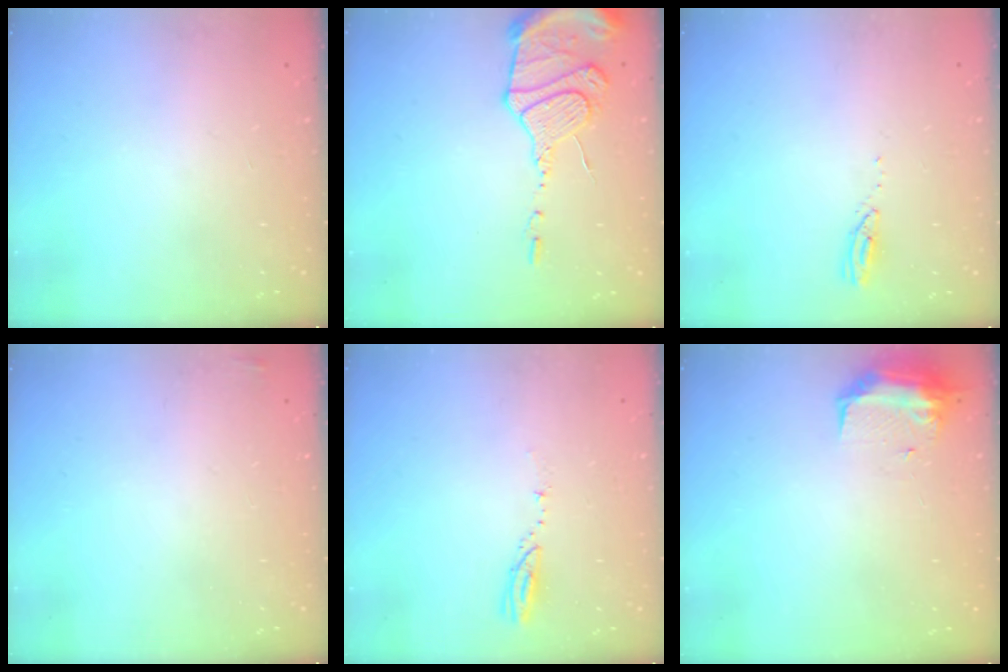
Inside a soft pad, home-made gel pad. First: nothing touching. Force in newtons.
{"total": 14.8, "press": 14.7, "slide": 1.5}
{"total": 2.9, "press": 2.8, "slide": 0.4}
{"total": 2.2, "press": 2.1, "slide": 0.7}
{"total": 3.2, "press": 3.1, "slide": 0.4}
{"total": 8.6, "press": 8.6, "slide": 0.6}